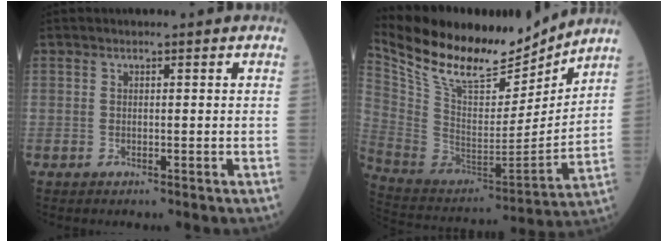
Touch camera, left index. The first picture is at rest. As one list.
[{"total": 21.5, "force": [18.4, 4.8, 10.0], "torque": [-0.193, -0.020, 0.321]}]